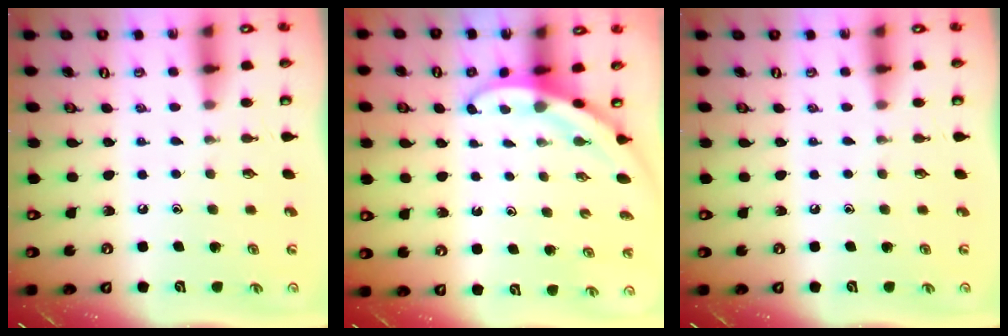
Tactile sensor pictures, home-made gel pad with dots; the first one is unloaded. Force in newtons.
{"total": 3.4, "press": 3.4, "slide": 0.1}
{"total": 0.0}